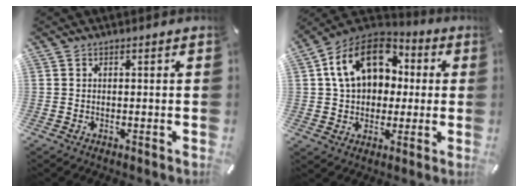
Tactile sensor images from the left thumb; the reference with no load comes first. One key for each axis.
{"total": 16.4, "fx": 3.8, "fy": 12.8, "fz": 9.5, "tx": -0.169, "ty": 0.008, "tz": 0.072}